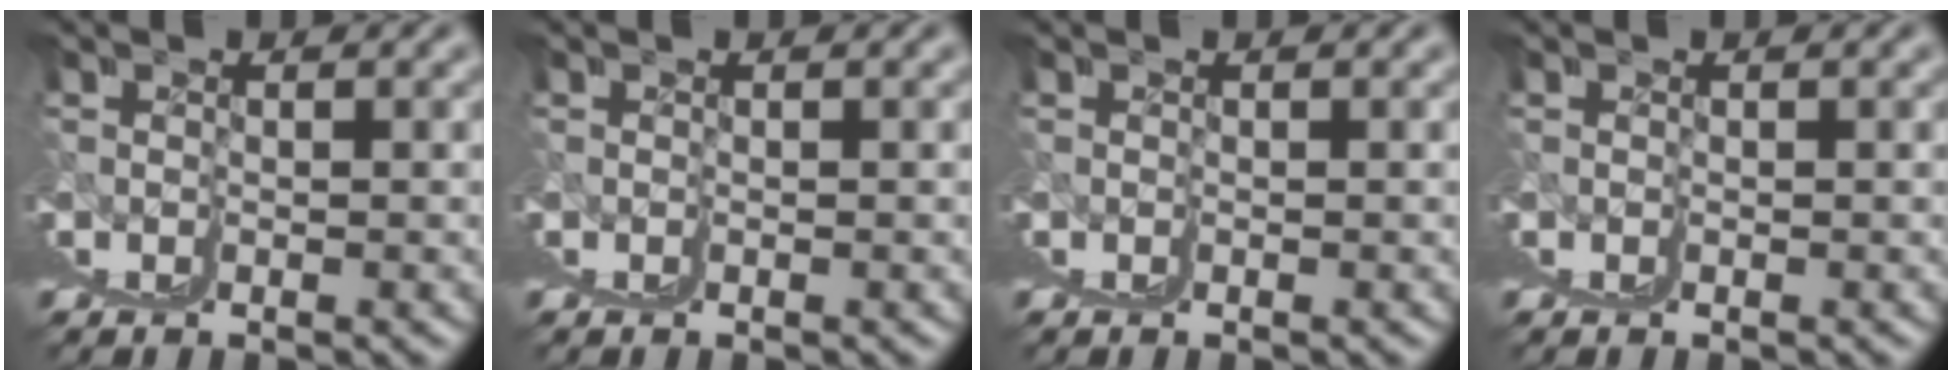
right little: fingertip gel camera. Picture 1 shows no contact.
{"total": 0.0}
{"total": 0.0}
{"total": 0.0}